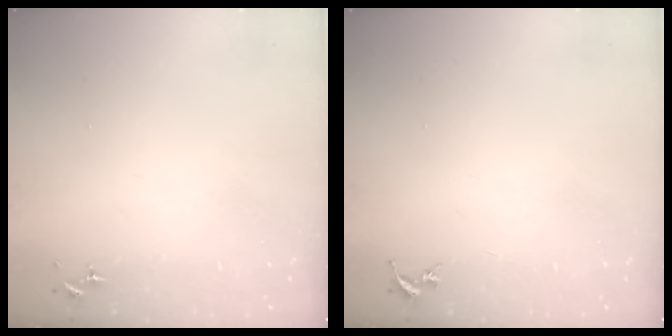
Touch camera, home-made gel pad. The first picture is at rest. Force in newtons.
{"total": 0.0}